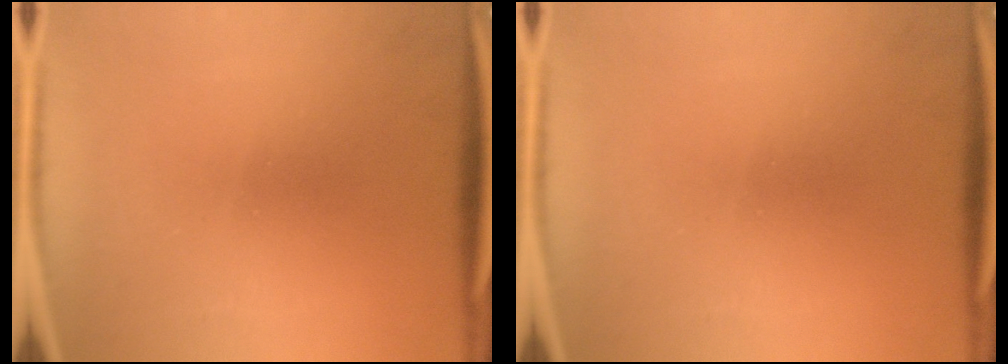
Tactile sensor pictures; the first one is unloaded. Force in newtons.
{"total": 0.0}